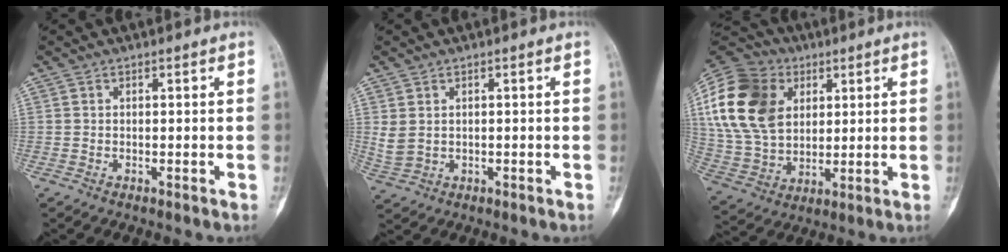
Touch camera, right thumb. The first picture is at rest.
{"total": 3.2, "force": [0.6, 2.3, 2.1], "torque": [-0.052, 0.001, 0.023]}
{"total": 21.5, "force": [6.1, 15.7, 13.3], "torque": [-0.255, 0.003, 0.114]}